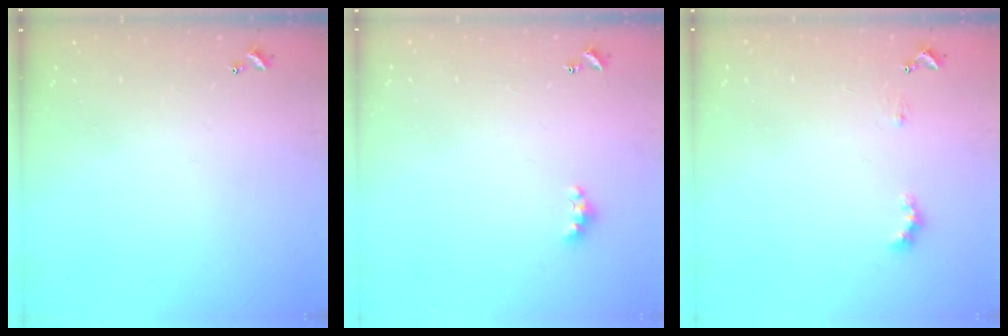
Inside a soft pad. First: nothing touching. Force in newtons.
{"total": 2.8, "press": 2.8, "slide": 0.6}
{"total": 1.7, "press": 1.6, "slide": 0.5}